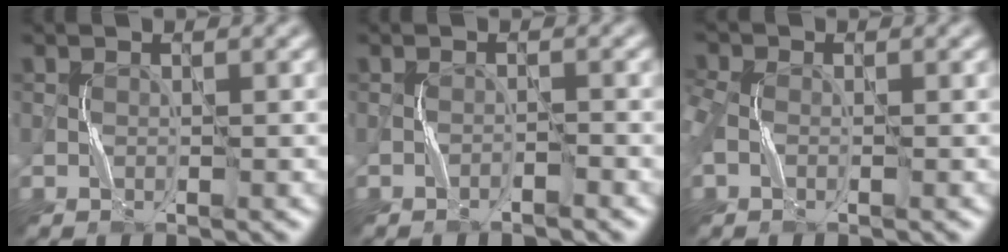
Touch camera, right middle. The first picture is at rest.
{"total": 1.0, "force": [-0.9, 0.0, 0.5], "torque": [-0.009, 0.007, -0.017]}
{"total": 2.5, "force": [-0.5, 1.8, 1.7], "torque": [-0.053, 0.003, -0.020]}